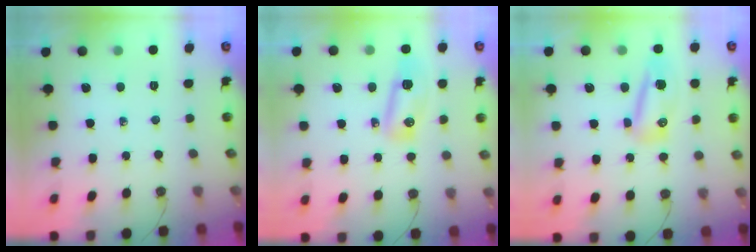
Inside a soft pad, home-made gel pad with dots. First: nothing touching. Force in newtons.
{"total": 9.1, "press": 9.0, "slide": 1.1}
{"total": 11.8, "press": 10.1, "slide": 6.0}